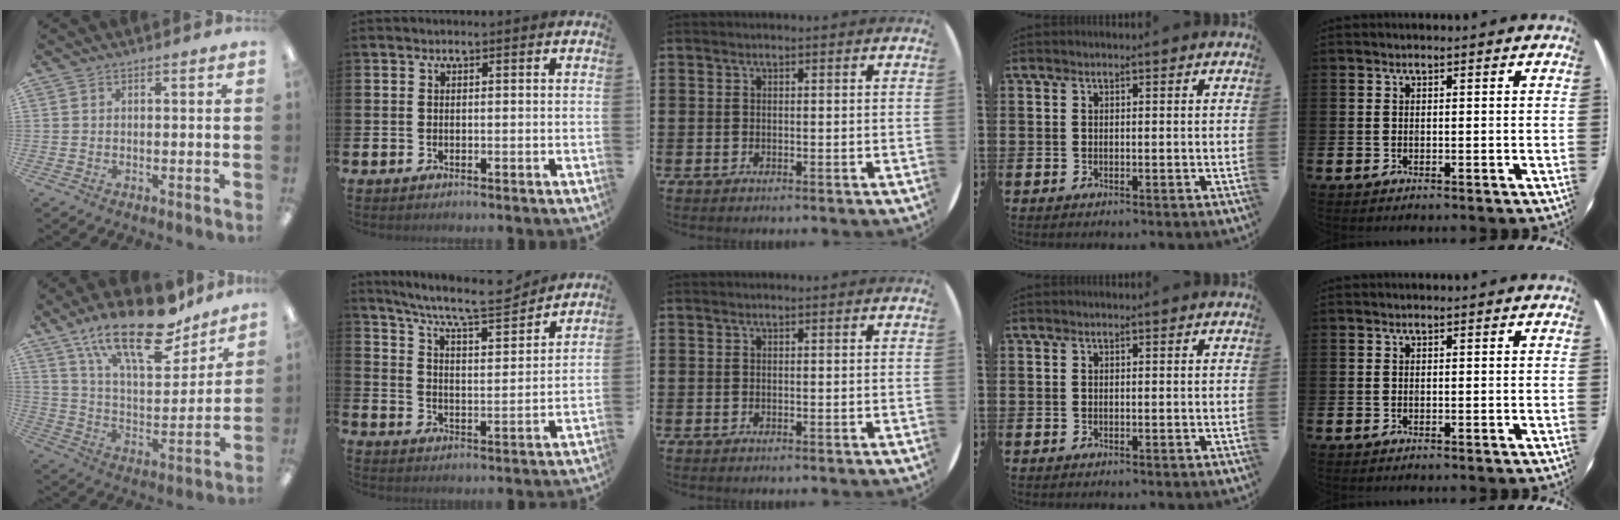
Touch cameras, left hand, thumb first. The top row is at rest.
{"thumb": {"total": 23.4, "force": [15.9, 8.9, 14.6], "torque": [-0.238, -0.091, 0.272]}, "index": {"total": 8.7, "force": [8.0, 1.1, 3.4], "torque": [-0.089, -0.053, 0.138]}}